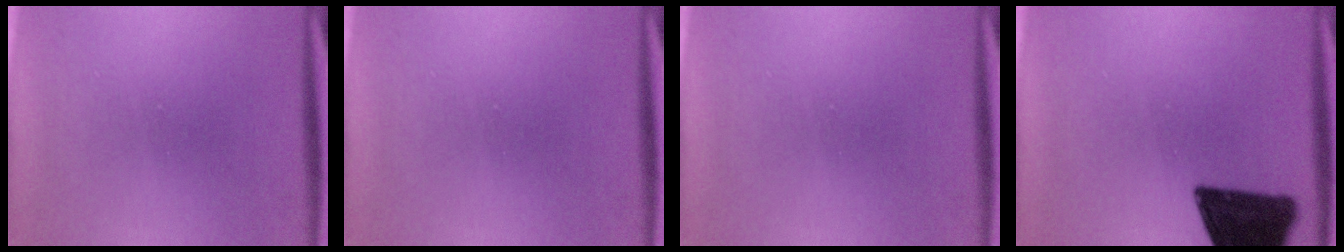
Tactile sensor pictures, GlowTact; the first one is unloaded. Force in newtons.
{"total": 0.0}
{"total": 0.0}
{"total": 15.5}